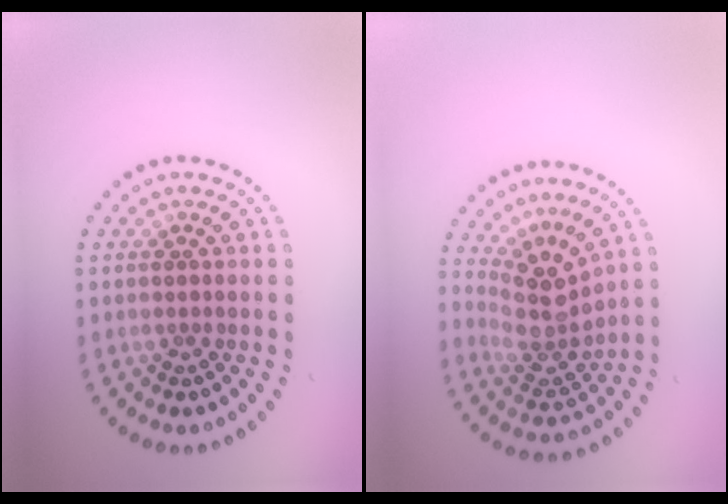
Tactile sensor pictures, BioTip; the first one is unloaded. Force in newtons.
{"total": 4.0, "press": 2.8, "slide": 2.9}